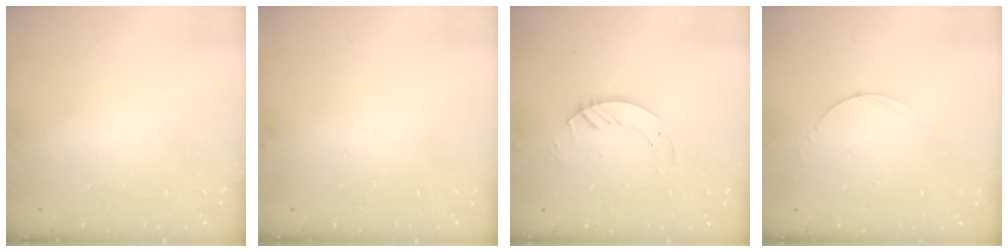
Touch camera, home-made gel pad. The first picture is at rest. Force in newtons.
{"total": 0.0}
{"total": 4.0, "press": 4.0, "slide": 0.3}
{"total": 2.8, "press": 2.8, "slide": 0.3}